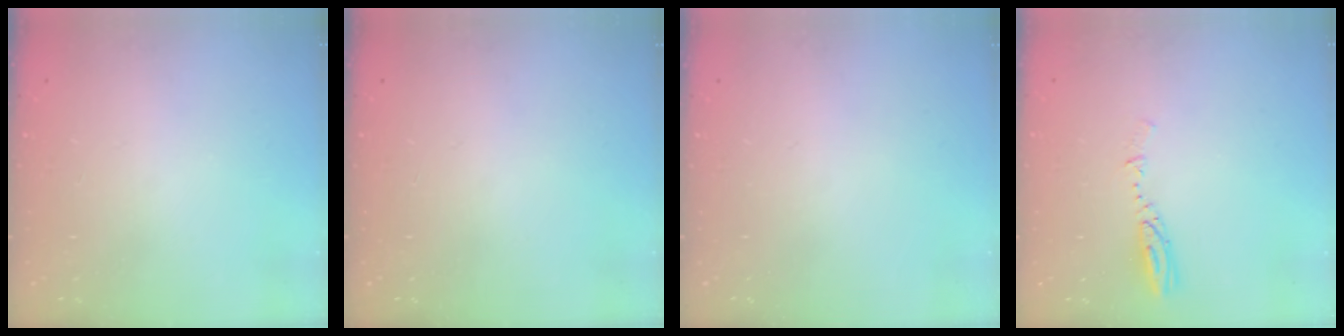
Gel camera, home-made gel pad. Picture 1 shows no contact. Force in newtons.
{"total": 0.0}
{"total": 0.0}
{"total": 3.7, "press": 3.7, "slide": 0.4}